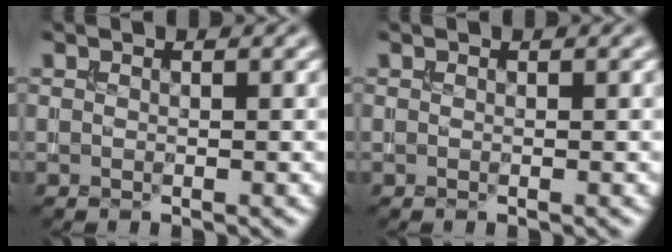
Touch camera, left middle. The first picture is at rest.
{"total": 0.0}